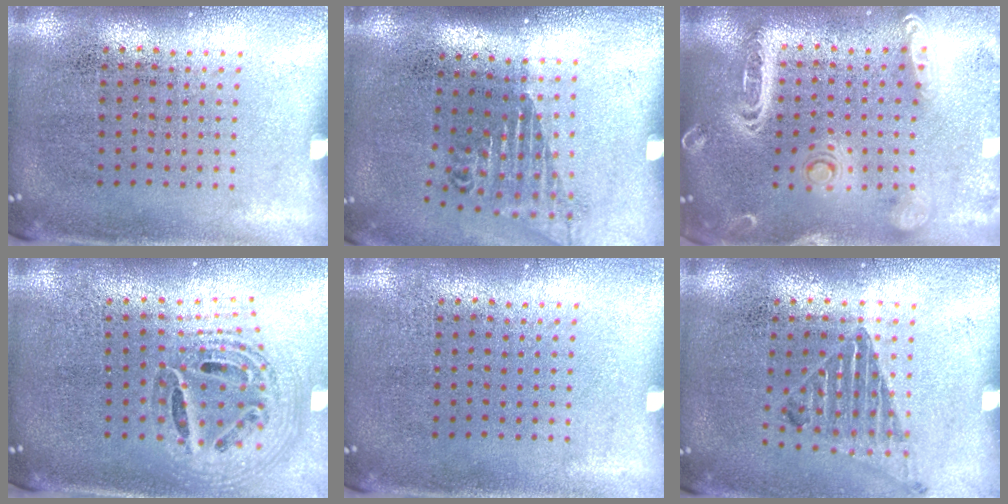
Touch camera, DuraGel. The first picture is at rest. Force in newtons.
{"total": 1.7, "press": 1.3, "slide": 1.2}
{"total": 2.8, "press": 2.4, "slide": 1.4}
{"total": 1.5, "press": 1.3, "slide": 0.8}
{"total": 0.0}
{"total": 1.0, "press": 1.0, "slide": 0.1}